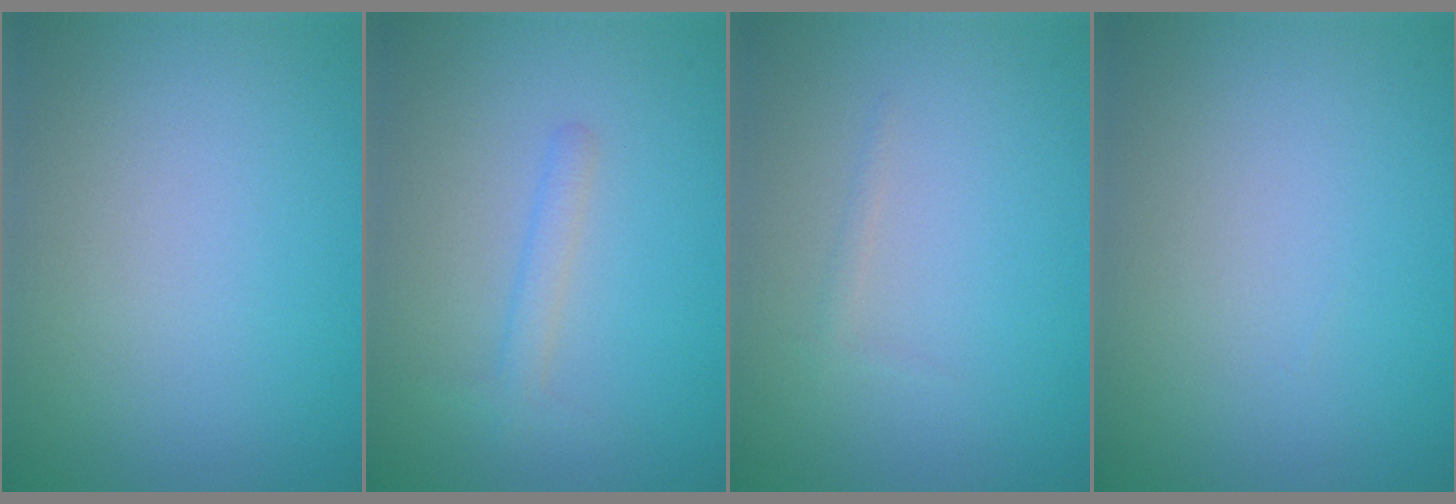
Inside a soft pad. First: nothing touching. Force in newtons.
{"total": 1.8, "press": 1.8, "slide": 0.2}
{"total": 0.6, "press": 0.6, "slide": 0.1}
{"total": 0.0}